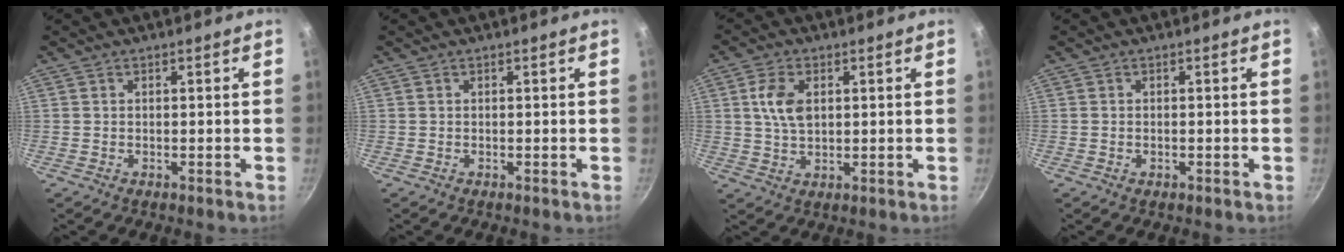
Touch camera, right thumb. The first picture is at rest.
{"total": 0.0}
{"total": 6.5, "force": [1.5, 4.0, 4.9], "torque": [-0.087, -0.002, 0.029]}
{"total": 0.6, "force": [-0.2, 0.3, 0.4], "torque": [-0.006, 0.002, -0.004]}